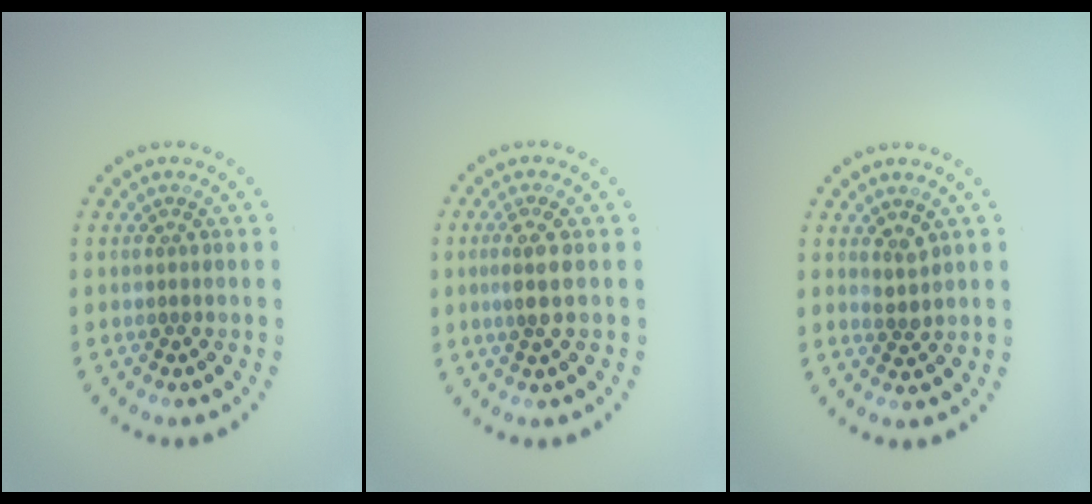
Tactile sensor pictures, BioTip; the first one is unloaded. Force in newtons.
{"total": 2.1, "press": 1.8, "slide": 1.1}
{"total": 1.3, "press": 1.0, "slide": 0.7}